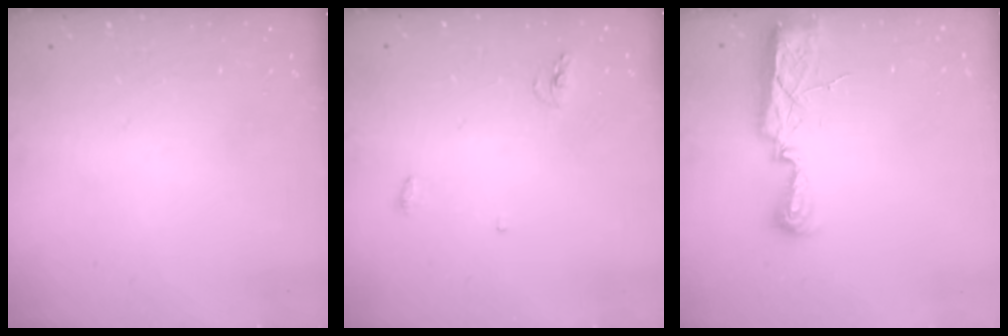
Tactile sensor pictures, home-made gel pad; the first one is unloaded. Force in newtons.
{"total": 4.5, "press": 4.2, "slide": 1.5}
{"total": 10.7, "press": 9.0, "slide": 5.8}